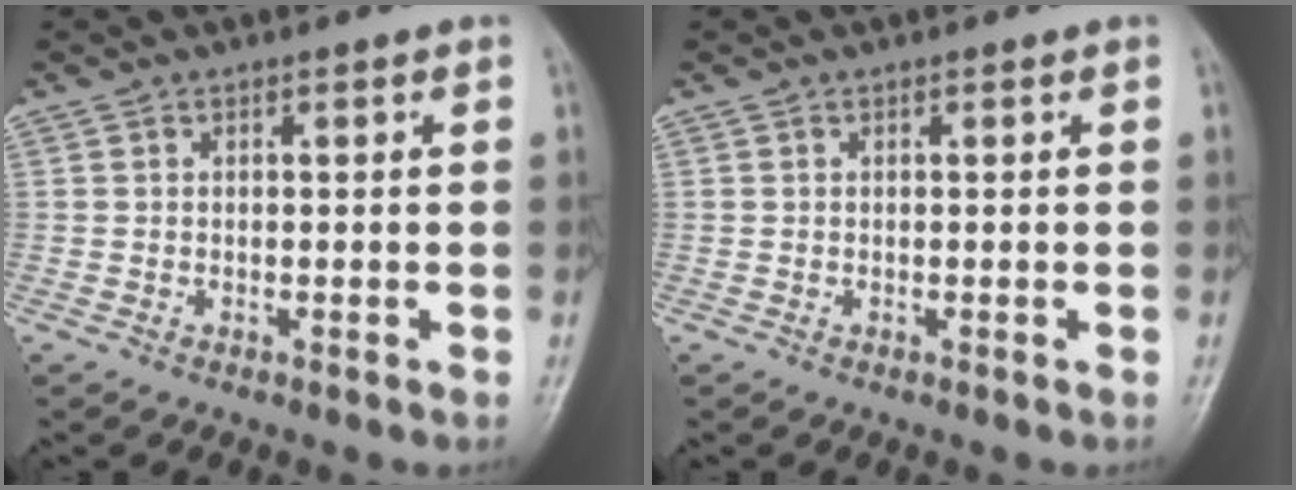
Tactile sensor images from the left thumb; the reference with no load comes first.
{"total": 0.0}